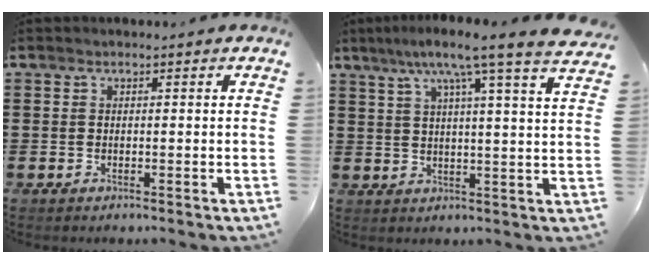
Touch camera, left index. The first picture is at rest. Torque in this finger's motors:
{"motor_torque": [2.14, 0.00, 0.39, 0.21]}